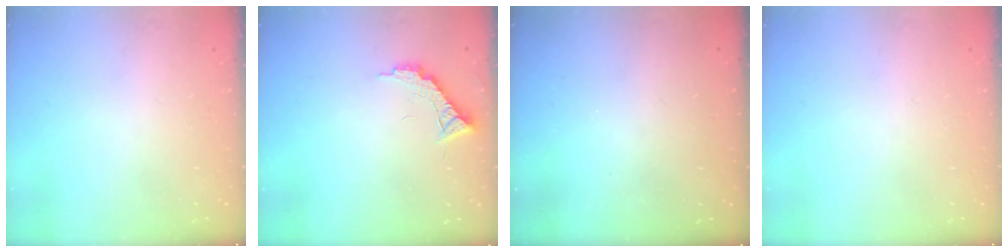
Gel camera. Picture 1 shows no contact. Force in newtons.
{"total": 8.4, "press": 8.4, "slide": 0.5}
{"total": 3.3, "press": 3.3, "slide": 0.1}
{"total": 0.0}